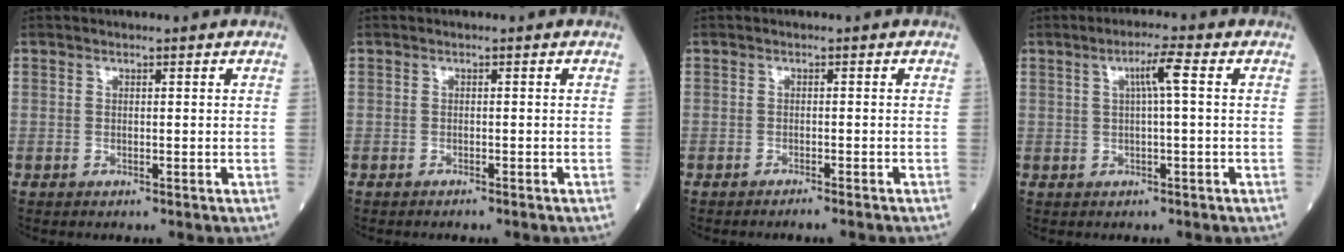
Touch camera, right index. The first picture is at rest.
{"total": 1.3, "force": [-1.1, 0.1, 0.6], "torque": [-0.010, -0.002, -0.013]}
{"total": 2.6, "force": [-2.3, -0.2, 1.2], "torque": [-0.013, 0.000, -0.028]}
{"total": 3.7, "force": [0.8, -0.3, 3.6], "torque": [-0.063, 0.007, 0.013]}